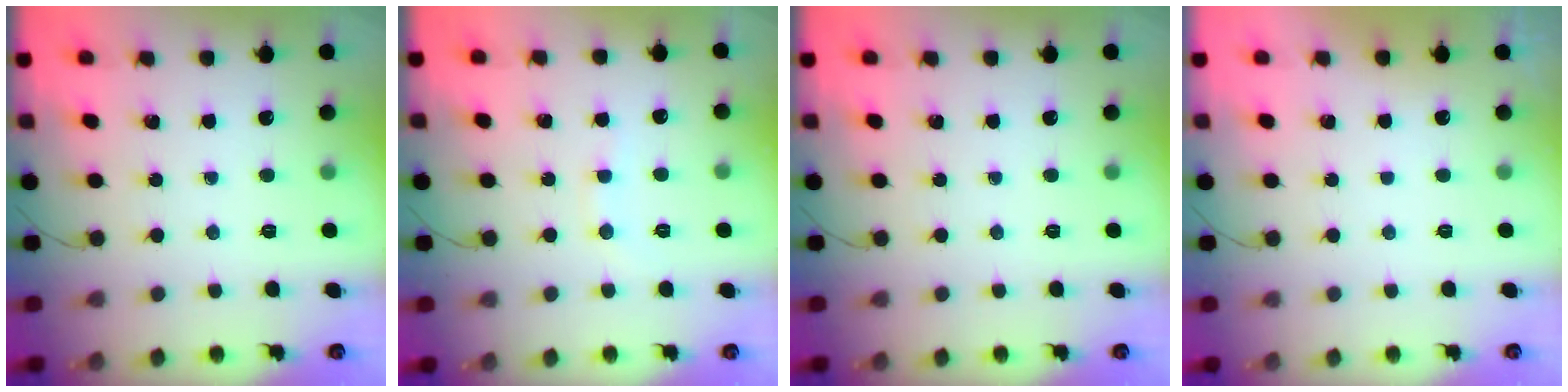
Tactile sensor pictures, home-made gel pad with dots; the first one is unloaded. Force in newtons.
{"total": 5.3, "press": 5.1, "slide": 1.4}
{"total": 0.0}
{"total": 2.9, "press": 2.9, "slide": 0.1}